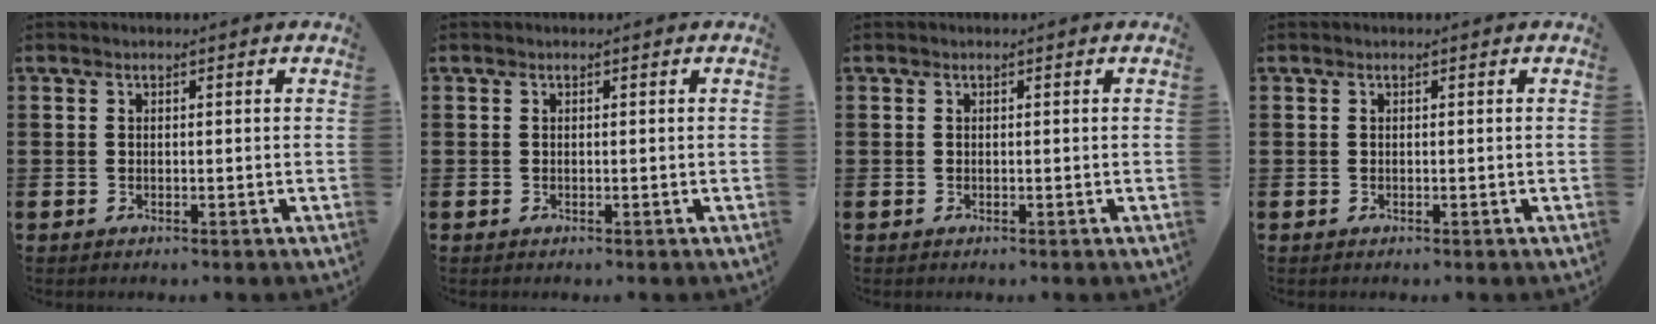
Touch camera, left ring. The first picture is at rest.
{"total": 0.0}
{"total": 0.0}
{"total": 0.0}